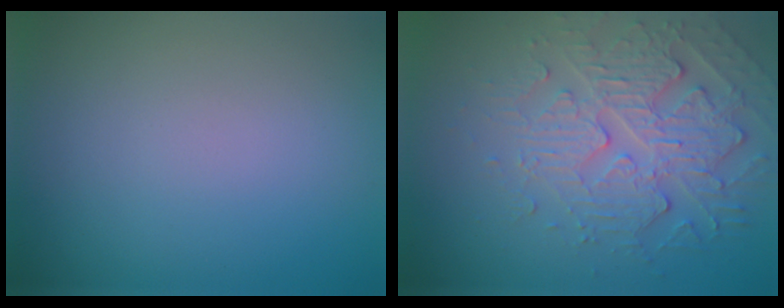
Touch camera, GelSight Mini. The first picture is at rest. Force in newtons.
{"total": 5.0, "press": 4.3, "slide": 2.6}